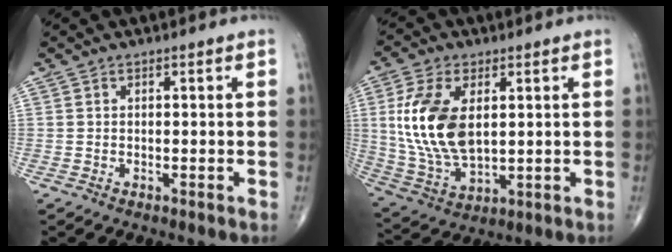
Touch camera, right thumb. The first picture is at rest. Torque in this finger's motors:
{"motor_torque": [-0.46, 0.72, 1.43, 0.45, 0.16]}